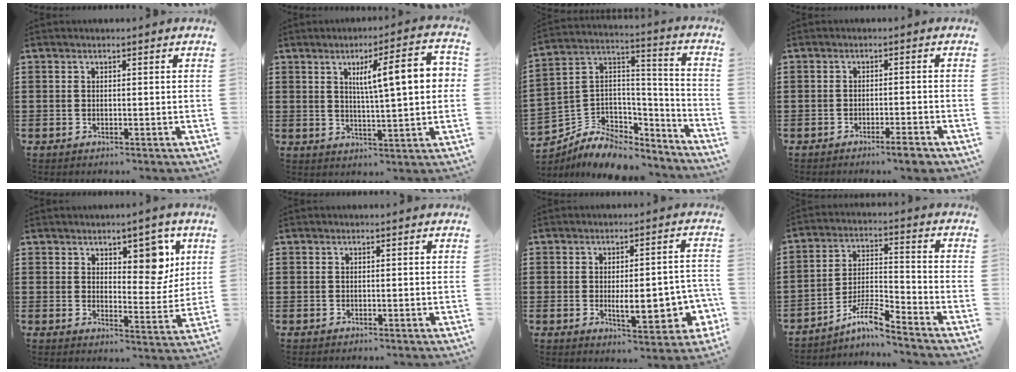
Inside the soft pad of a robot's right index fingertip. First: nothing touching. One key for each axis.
{"total": 10.4, "fx": 2.8, "fy": 1.8, "fz": 9.8, "tx": -0.163, "ty": 0.002, "tz": 0.036}
{"total": 5.7, "fx": -3.9, "fy": 4.0, "fz": 1.0, "tx": -0.042, "ty": -0.012, "tz": -0.074}
{"total": 2.8, "fx": -2.3, "fy": -0.1, "fz": 1.6, "tx": -0.027, "ty": -0.004, "tz": -0.040}
{"total": 7.5, "fx": 4.1, "fy": 3.8, "fz": 4.9, "tx": -0.069, "ty": -0.011, "tz": 0.065}
{"total": 0.0}
{"total": 8.0, "fx": -1.5, "fy": 3.0, "fz": 7.3, "tx": -0.097, "ty": -0.007, "tz": -0.022}
{"total": 7.5, "fx": -6.2, "fy": 0.8, "fz": 4.2, "tx": -0.095, "ty": -0.005, "tz": -0.122}